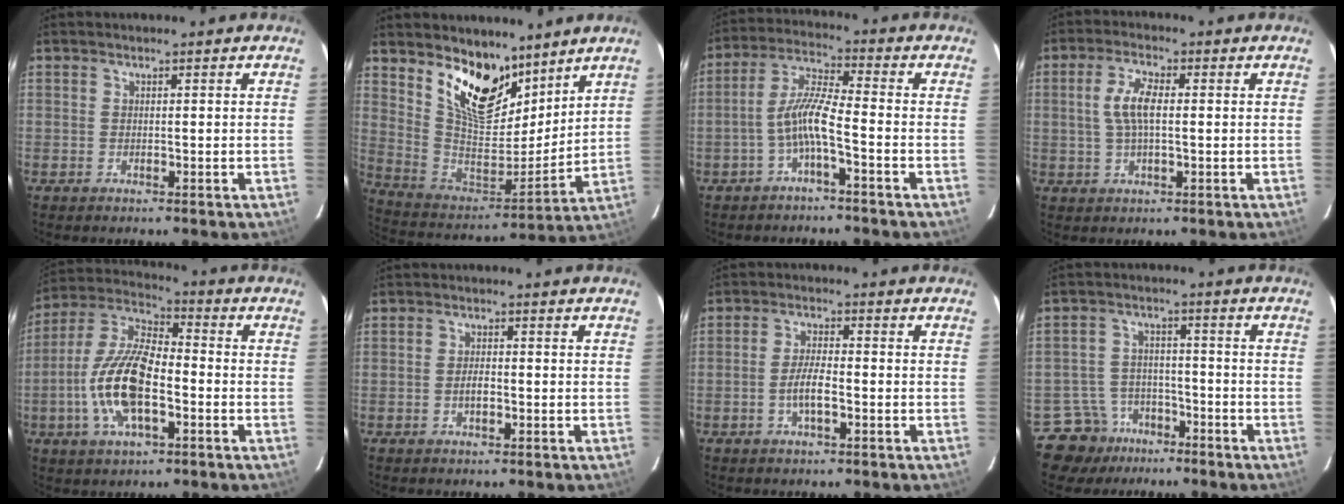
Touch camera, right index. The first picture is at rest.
{"total": 17.3, "force": [11.8, 8.3, 9.6], "torque": [-0.185, -0.014, 0.219]}
{"total": 6.8, "force": [-2.9, 0.5, 6.1], "torque": [-0.141, 0.015, -0.056]}
{"total": 5.9, "force": [0.6, 2.2, 5.5], "torque": [-0.109, 0.008, 0.013]}
{"total": 15.6, "force": [-4.2, 6.4, 13.5], "torque": [-0.283, 0.001, -0.084]}
{"total": 2.1, "force": [-0.7, 0.9, 1.8], "torque": [-0.036, 0.002, -0.013]}
{"total": 4.5, "force": [-1.7, 1.1, 4.0], "torque": [-0.084, 0.003, -0.032]}
{"total": 8.2, "force": [-5.8, 5.8, 0.0], "torque": [-0.020, 0.030, -0.089]}